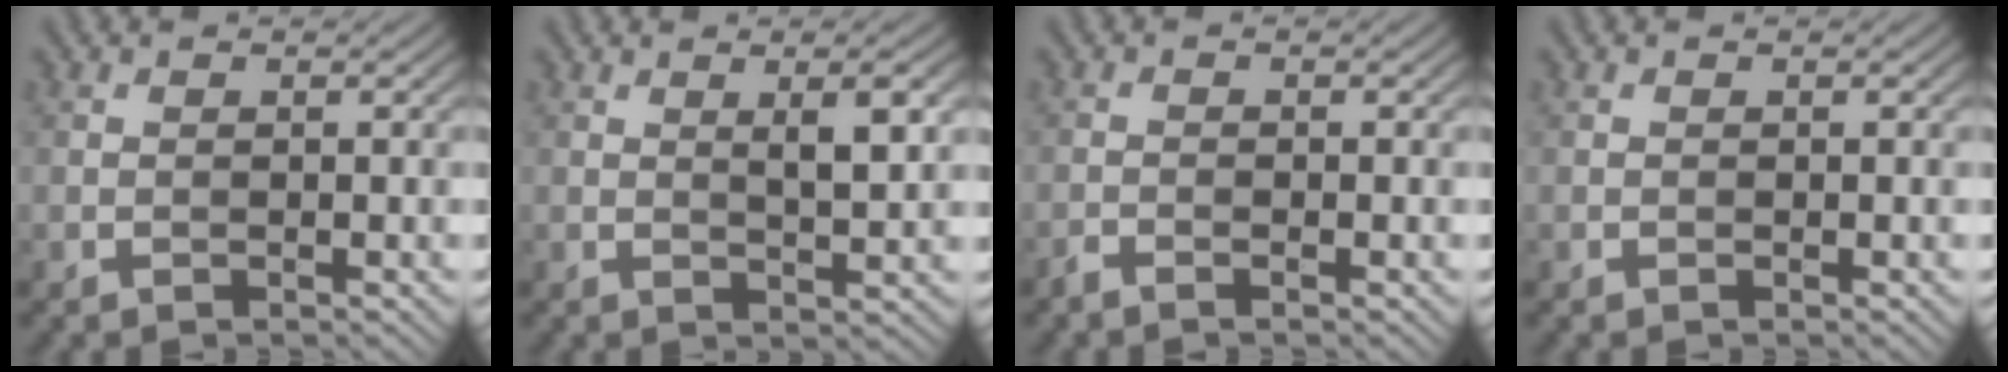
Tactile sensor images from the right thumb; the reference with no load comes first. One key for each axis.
{"total": 3.9, "fx": 1.3, "fy": 0.9, "fz": 3.6, "tx": -0.063, "ty": 0.000, "tz": 0.025}
{"total": 1.0, "fx": -0.9, "fy": 0.0, "fz": 0.6, "tx": -0.014, "ty": 0.000, "tz": -0.021}
{"total": 0.0}